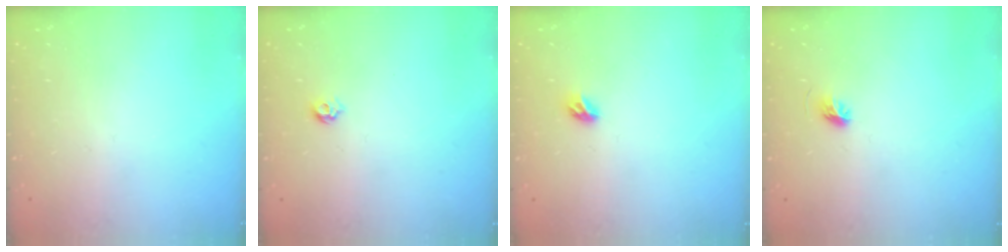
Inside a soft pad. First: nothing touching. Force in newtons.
{"total": 4.4, "press": 4.3, "slide": 0.9}
{"total": 3.3, "press": 3.2, "slide": 0.8}
{"total": 4.2, "press": 3.9, "slide": 1.4}